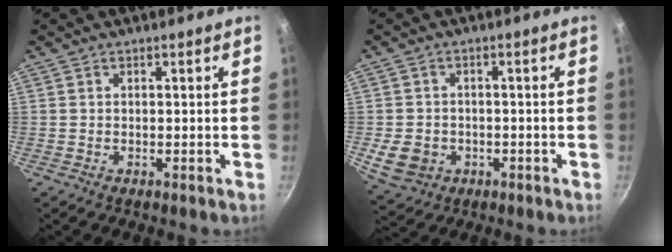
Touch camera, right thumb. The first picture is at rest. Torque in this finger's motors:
{"motor_torque": [0.55, 1.00, 0.78, 0.04, 0.19]}